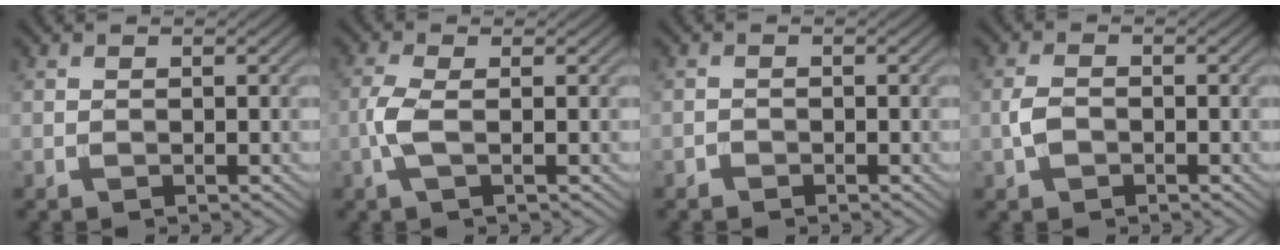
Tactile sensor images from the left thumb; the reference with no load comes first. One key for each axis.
{"total": 3.1, "fx": -0.5, "fy": 0.9, "fz": 2.9, "tx": -0.076, "ty": 0.003, "tz": -0.017}
{"total": 0.7, "fx": -0.6, "fy": 0.4, "fz": 0.1, "tx": 0.001, "ty": -0.002, "tz": -0.012}
{"total": 2.3, "fx": -0.8, "fy": 1.5, "fz": 1.6, "tx": -0.038, "ty": 0.002, "tz": -0.019}